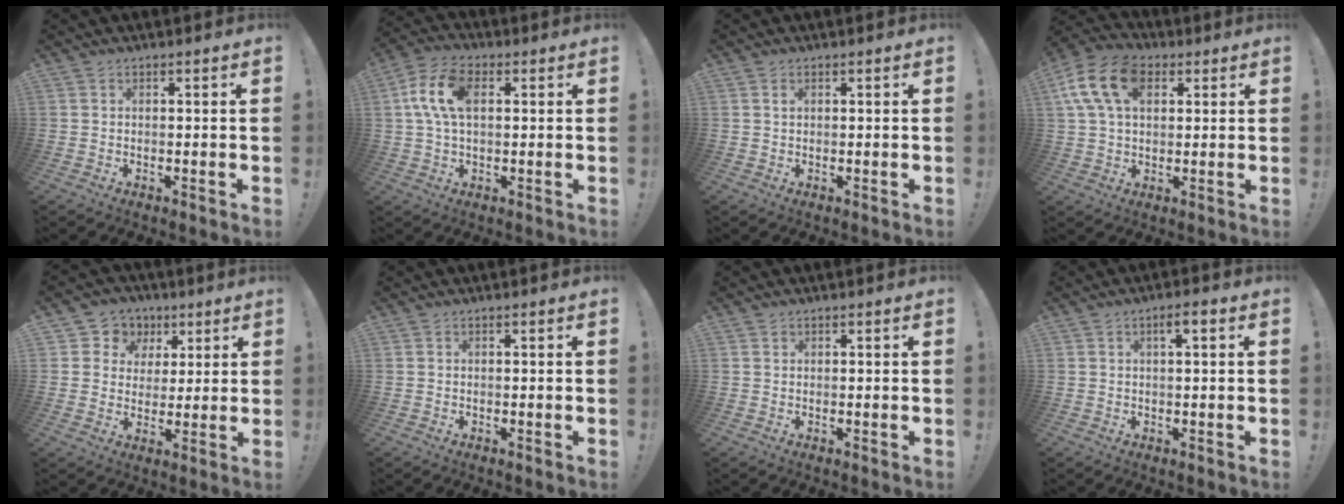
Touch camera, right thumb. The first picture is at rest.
{"total": 11.4, "force": [2.5, 6.5, 9.0], "torque": [-0.184, 0.009, 0.048]}
{"total": 0.7, "force": [0.4, 0.4, 0.4], "torque": [-0.006, 0.000, 0.006]}
{"total": 15.2, "force": [5.2, 9.9, 10.2], "torque": [-0.200, -0.004, 0.099]}
{"total": 7.8, "force": [2.1, 7.3, 1.6], "torque": [-0.028, -0.011, 0.046]}
{"total": 0.0}
{"total": 0.7, "force": [0.5, 0.4, -0.1], "torque": [0.002, -0.001, 0.010]}
{"total": 3.1, "force": [1.0, 0.6, 2.8], "torque": [-0.049, 0.001, 0.013]}